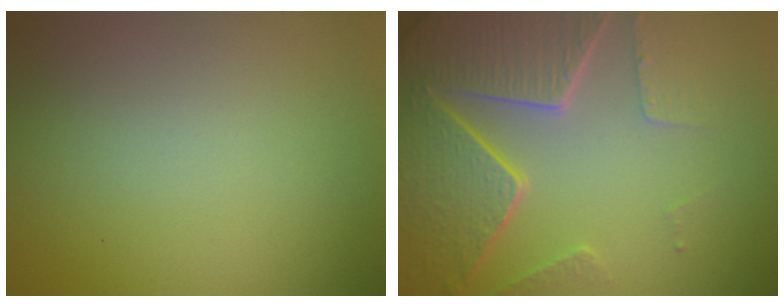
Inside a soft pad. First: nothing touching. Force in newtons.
{"total": 8.3, "press": 5.9, "slide": 5.8}